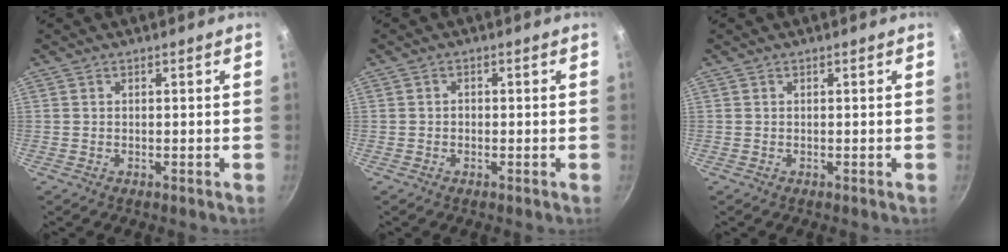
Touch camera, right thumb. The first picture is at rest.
{"total": 1.0, "force": [-0.2, 0.9, 0.5], "torque": [-0.008, 0.004, -0.003]}
{"total": 0.0}